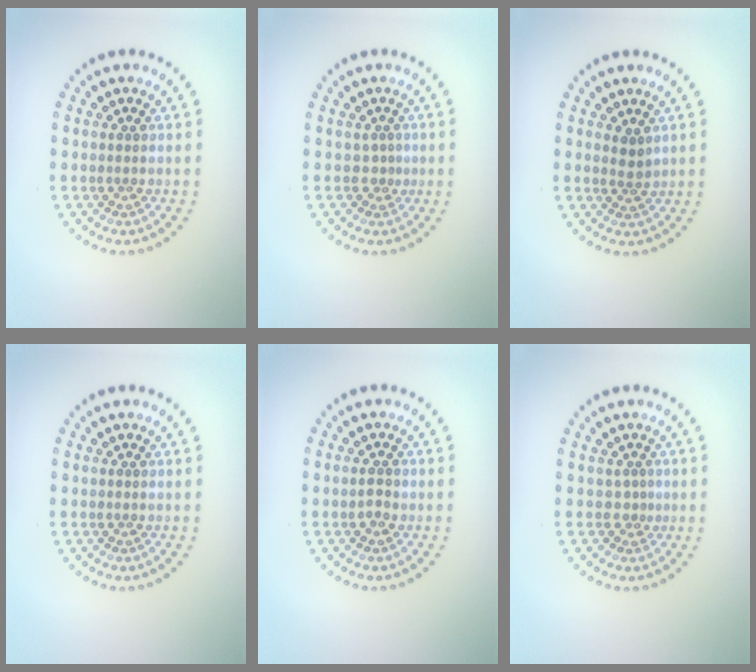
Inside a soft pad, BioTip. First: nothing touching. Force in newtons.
{"total": 0.6, "press": 0.1, "slide": 0.6}
{"total": 1.2, "press": 1.0, "slide": 0.8}
{"total": 0.0}
{"total": 1.1, "press": 1.1, "slide": 0.2}
{"total": 0.6, "press": 0.1, "slide": 0.6}